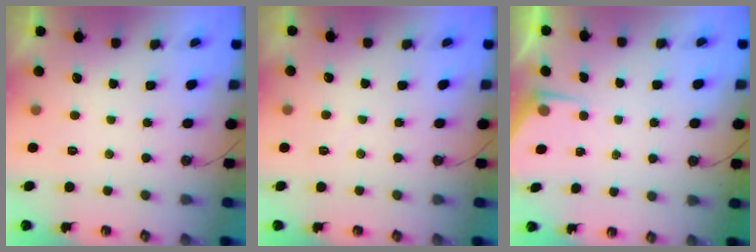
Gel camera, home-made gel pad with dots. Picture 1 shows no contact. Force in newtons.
{"total": 2.8, "press": 2.8, "slide": 0.4}
{"total": 2.5, "press": 2.5, "slide": 0.4}